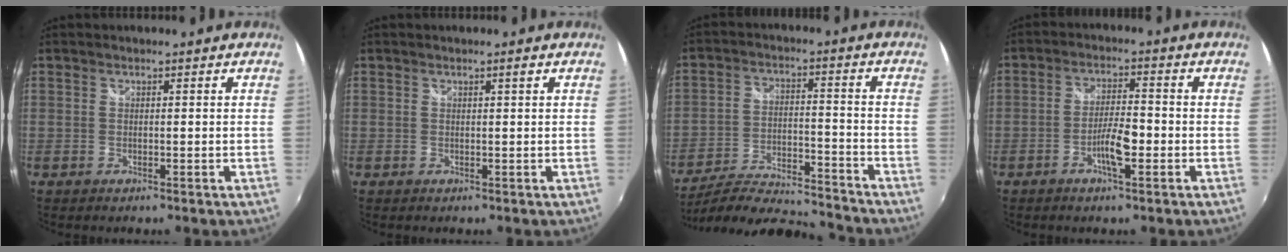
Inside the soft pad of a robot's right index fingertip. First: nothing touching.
{"total": 0.6, "force": [0.3, -0.2, 0.6], "torque": [-0.008, 0.001, 0.004]}
{"total": 17.4, "force": [-16.0, 2.7, 6.3], "torque": [-0.125, -0.020, -0.253]}
{"total": 5.6, "force": [-2.3, 1.4, 4.9], "torque": [-0.096, 0.002, -0.040]}